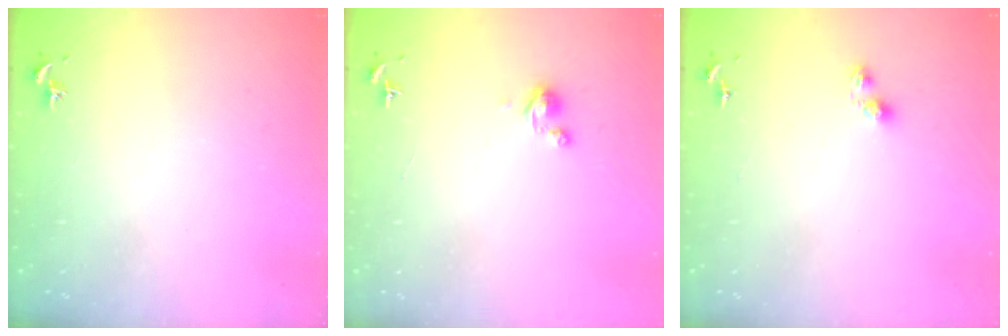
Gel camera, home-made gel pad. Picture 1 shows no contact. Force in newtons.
{"total": 2.9, "press": 2.9, "slide": 0.3}
{"total": 4.3, "press": 4.3, "slide": 0.1}